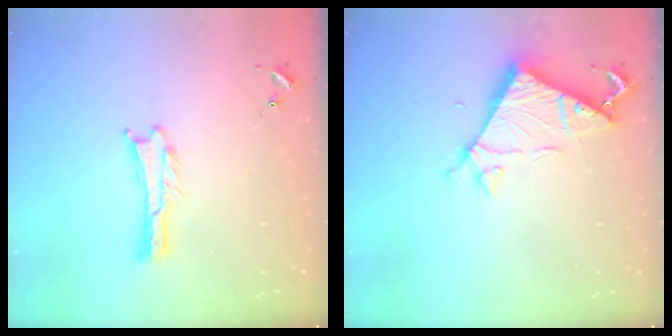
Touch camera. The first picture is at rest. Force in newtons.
{"total": 6.7, "press": 6.7, "slide": 0.6}